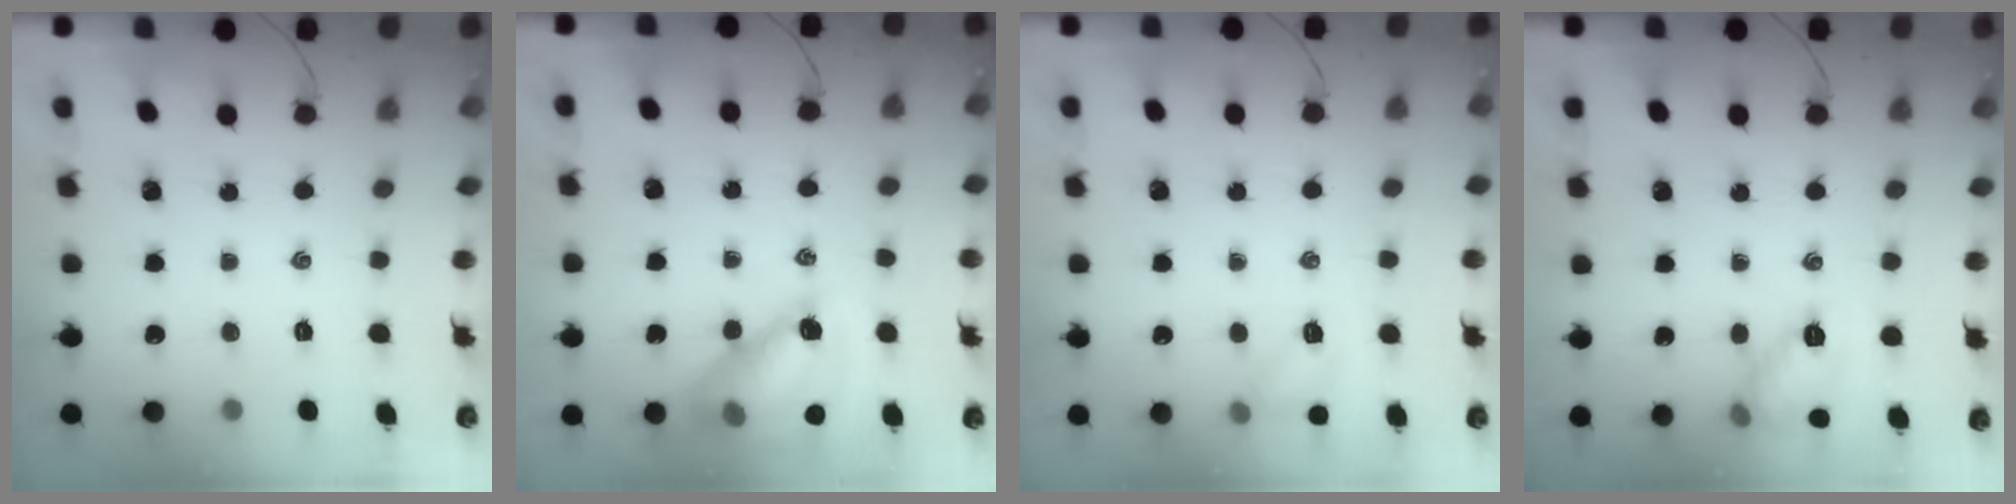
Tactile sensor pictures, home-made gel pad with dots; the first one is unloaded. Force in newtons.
{"total": 13.3, "press": 12.8, "slide": 3.8}
{"total": 5.3, "press": 5.1, "slide": 1.3}
{"total": 9.3, "press": 9.2, "slide": 1.2}